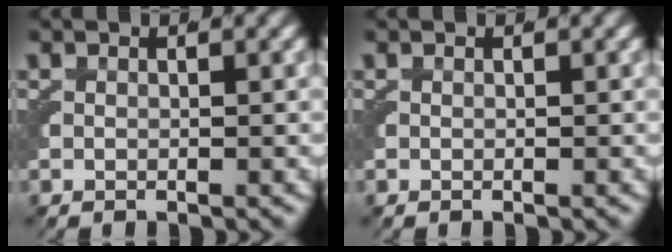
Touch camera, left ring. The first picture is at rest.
{"total": 0.0}